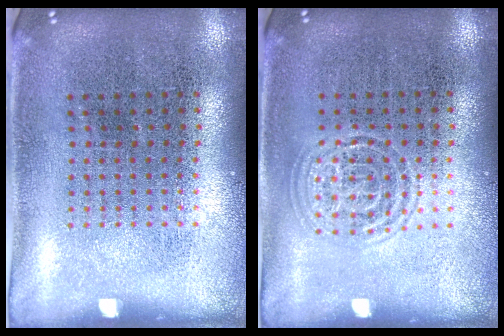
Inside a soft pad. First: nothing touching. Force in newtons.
{"total": 1.3, "press": 1.3, "slide": 0.1}